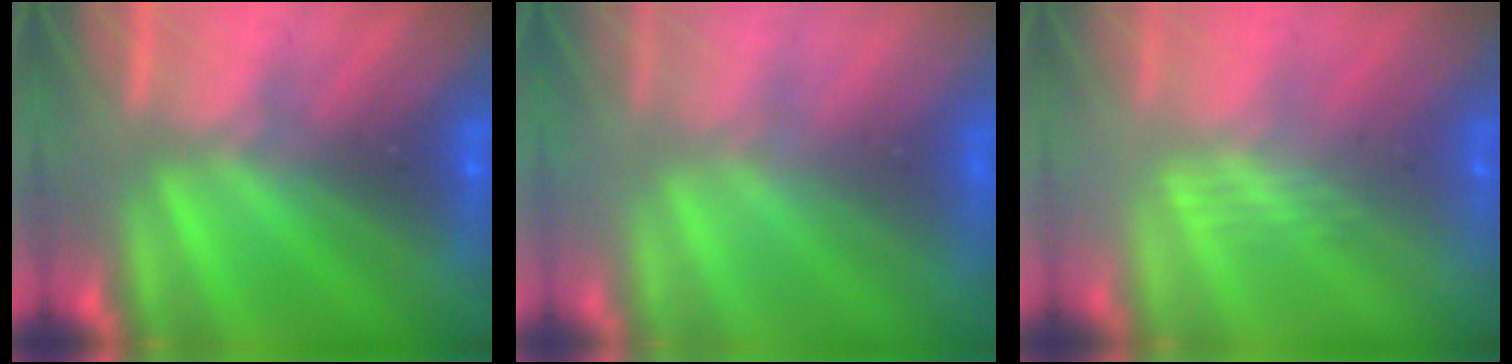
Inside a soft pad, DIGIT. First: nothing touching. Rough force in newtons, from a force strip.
{"total": 7.4}
{"total": 2.4}